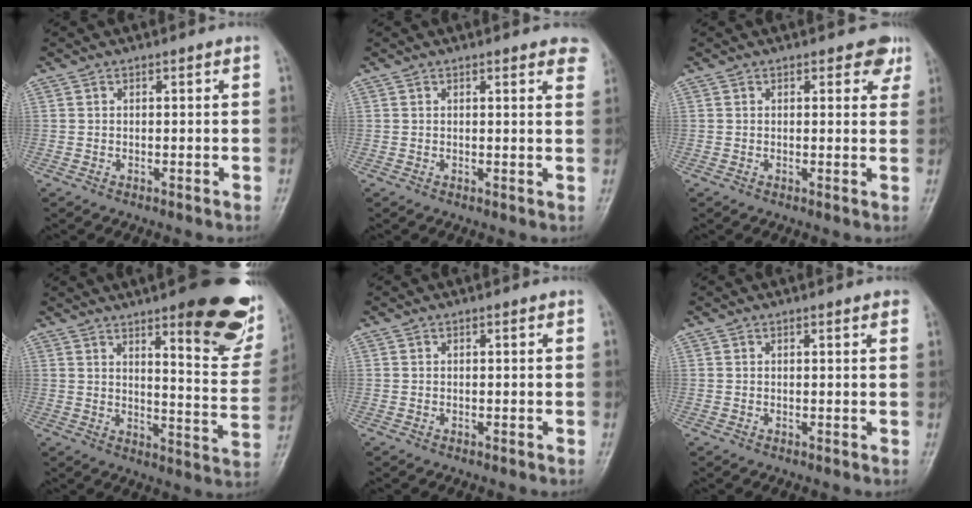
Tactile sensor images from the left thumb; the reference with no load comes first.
{"total": 5.3, "force": [4.1, 1.5, 2.9], "torque": [-0.014, -0.009, 0.034]}
{"total": 3.3, "force": [2.1, 1.9, 1.6], "torque": [0.011, -0.008, 0.019]}
{"total": 22.2, "force": [13.1, 6.0, 16.8], "torque": [-0.178, -0.073, 0.171]}
{"total": 0.0}
{"total": 1.5, "force": [1.0, 0.3, 1.1], "torque": [-0.012, 0.000, 0.009]}